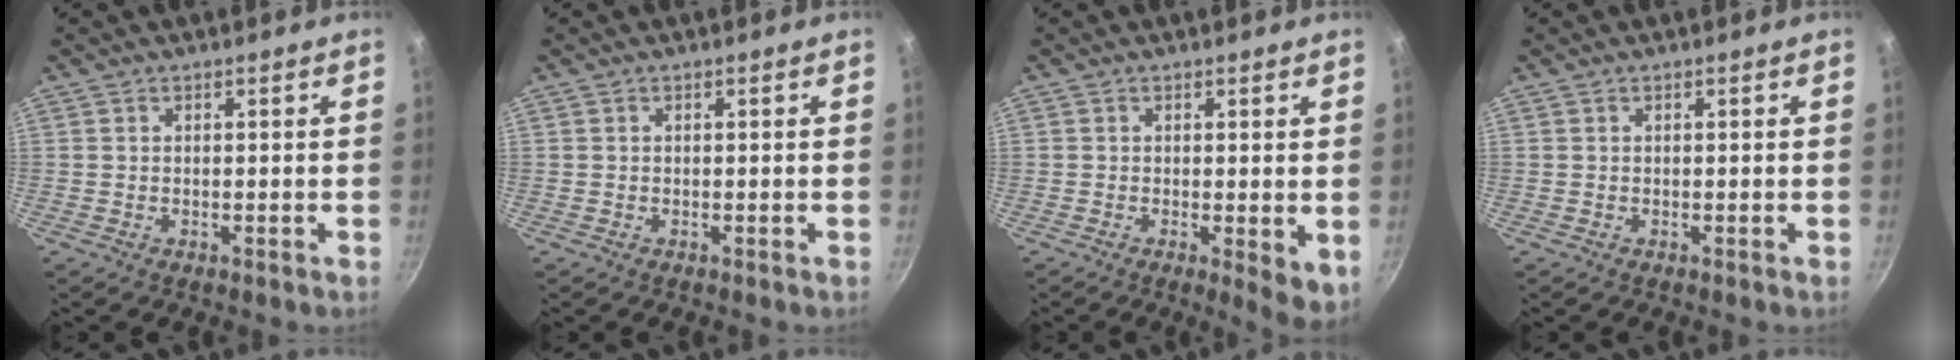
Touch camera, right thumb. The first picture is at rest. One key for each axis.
{"total": 0.0}
{"total": 5.1, "fx": -0.3, "fy": 1.8, "fz": 4.7, "tx": -0.055, "ty": -0.010, "tz": -0.002}
{"total": 0.0}